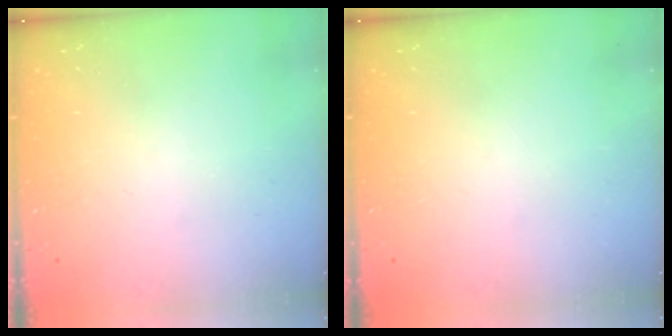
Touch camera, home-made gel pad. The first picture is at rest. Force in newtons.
{"total": 0.0}